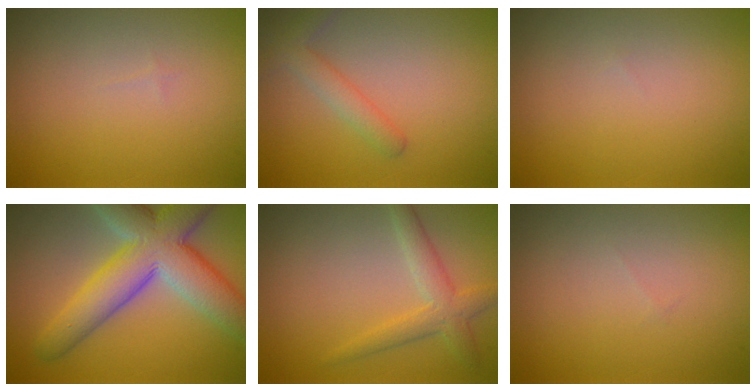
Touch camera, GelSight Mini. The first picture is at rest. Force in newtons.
{"total": 2.3, "press": 2.3, "slide": 0.1}
{"total": 0.0}
{"total": 10.0, "press": 9.9, "slide": 0.9}
{"total": 2.8, "press": 2.8, "slide": 0.0}
{"total": 0.0}